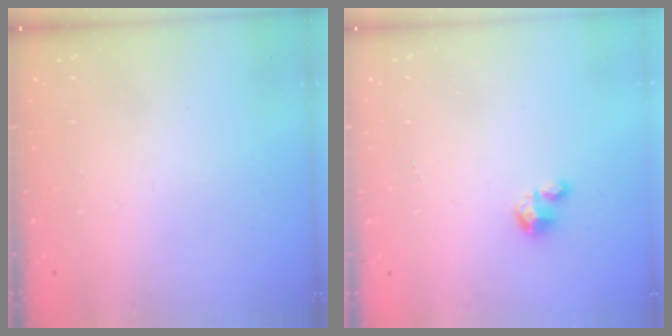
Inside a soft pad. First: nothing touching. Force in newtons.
{"total": 2.7, "press": 2.7, "slide": 0.2}